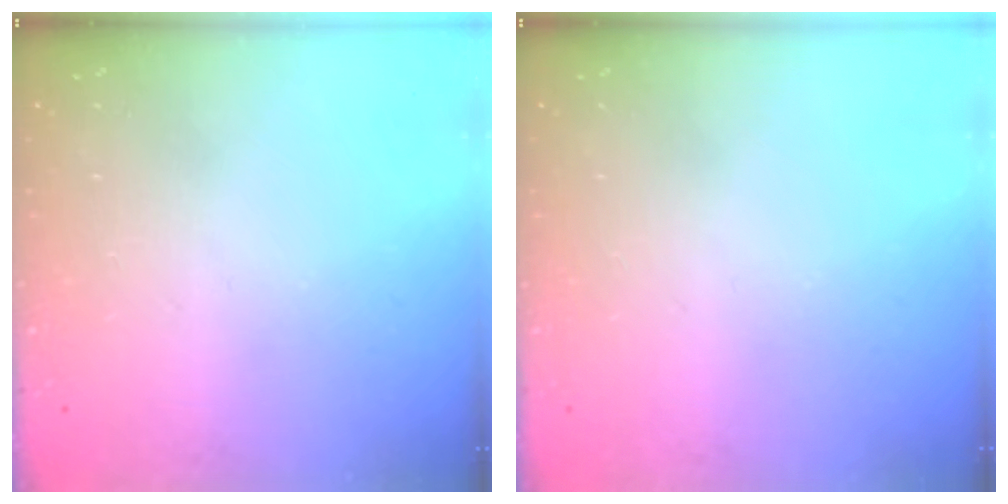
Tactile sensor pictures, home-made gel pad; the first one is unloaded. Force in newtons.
{"total": 0.0}